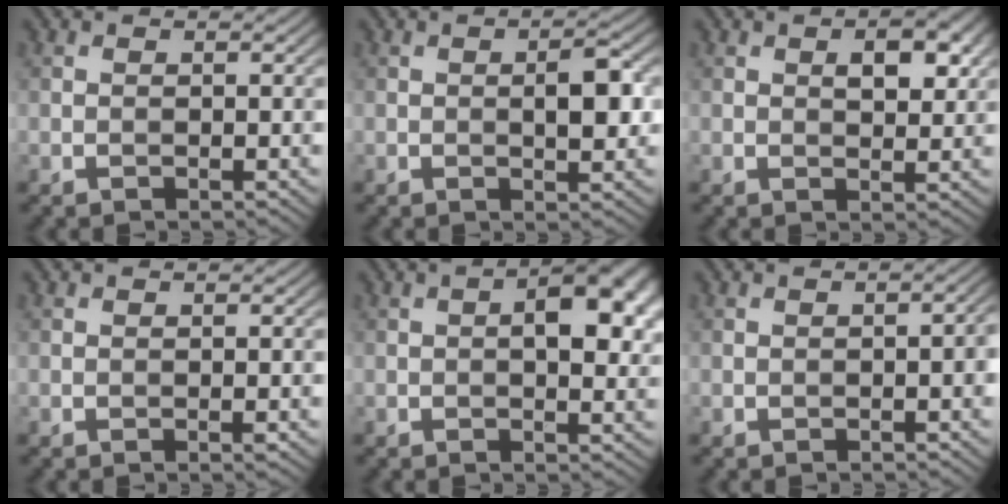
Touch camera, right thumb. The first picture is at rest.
{"total": 3.8, "force": [0.2, 1.3, 3.6], "torque": [-0.057, 0.005, 0.001]}
{"total": 4.3, "force": [1.4, 2.2, 3.4], "torque": [-0.052, 0.000, 0.022]}
{"total": 0.6, "force": [-0.2, 0.0, 0.6], "torque": [-0.010, -0.001, -0.003]}
{"total": 8.0, "force": [1.2, 3.6, 7.0], "torque": [-0.092, 0.009, 0.014]}
{"total": 1.8, "force": [-0.4, 0.4, 1.7], "torque": [-0.023, 0.006, -0.006]}